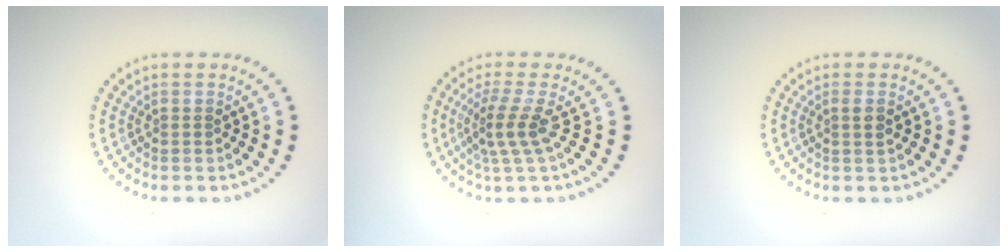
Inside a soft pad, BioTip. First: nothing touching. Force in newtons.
{"total": 2.9, "press": 2.0, "slide": 2.2}
{"total": 1.0, "press": 0.9, "slide": 0.4}